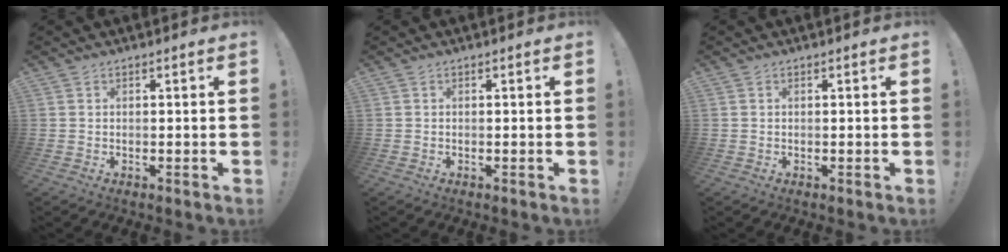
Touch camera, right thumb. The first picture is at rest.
{"total": 0.0}
{"total": 0.0}